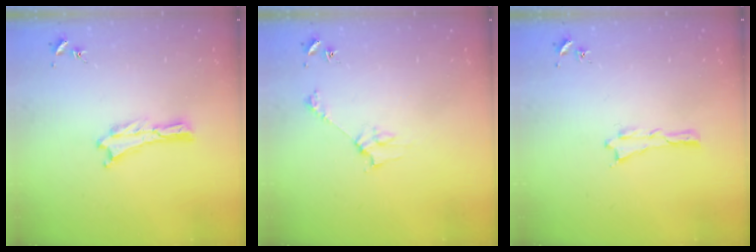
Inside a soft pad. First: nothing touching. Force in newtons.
{"total": 3.1, "press": 3.1, "slide": 0.3}
{"total": 0.0}